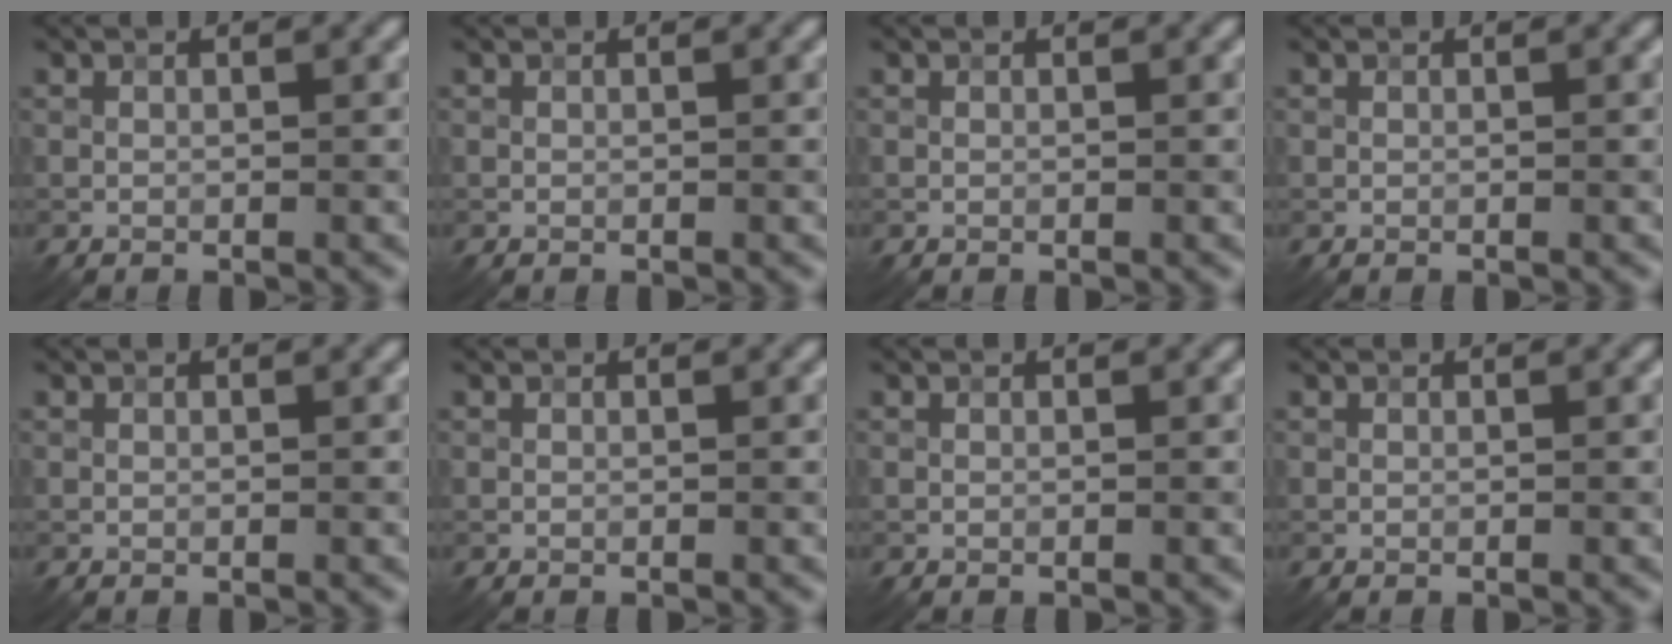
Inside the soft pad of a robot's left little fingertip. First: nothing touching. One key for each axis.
{"total": 0.0}
{"total": 0.0}
{"total": 0.0}
{"total": 0.0}
{"total": 0.0}
{"total": 0.0}
{"total": 0.0}